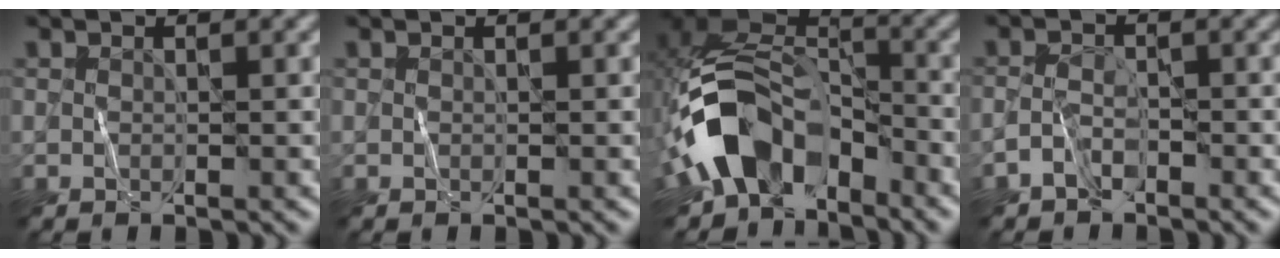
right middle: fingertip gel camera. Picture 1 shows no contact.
{"total": 0.0}
{"total": 11.0, "force": [-5.4, 6.6, 7.0], "torque": [-0.115, 0.009, -0.107]}
{"total": 1.9, "force": [-1.5, 0.8, 0.8], "torque": [-0.017, 0.011, -0.032]}